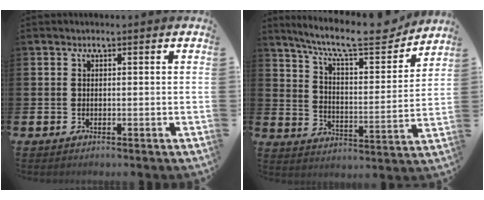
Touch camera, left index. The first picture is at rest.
{"total": 10.5, "force": [9.2, 2.1, 4.6], "torque": [-0.105, -0.063, 0.152]}